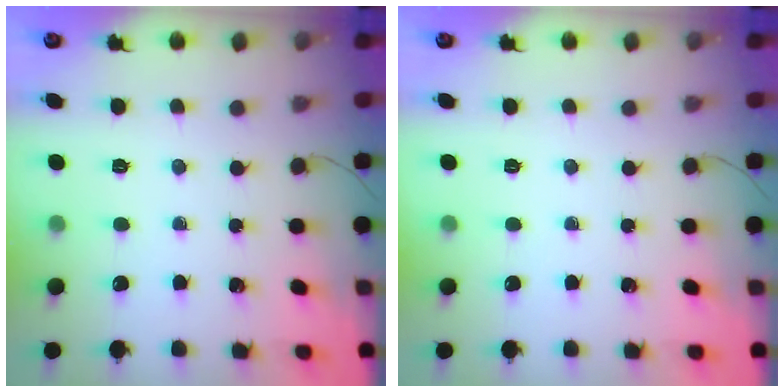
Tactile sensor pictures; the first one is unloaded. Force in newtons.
{"total": 0.0}